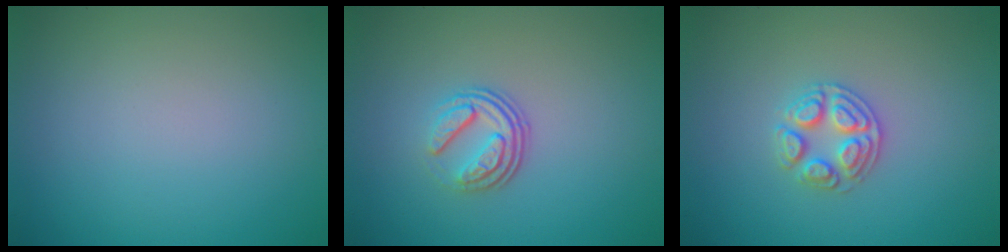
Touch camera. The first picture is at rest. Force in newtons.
{"total": 3.7, "press": 2.5, "slide": 2.7}
{"total": 2.7, "press": 2.6, "slide": 0.7}